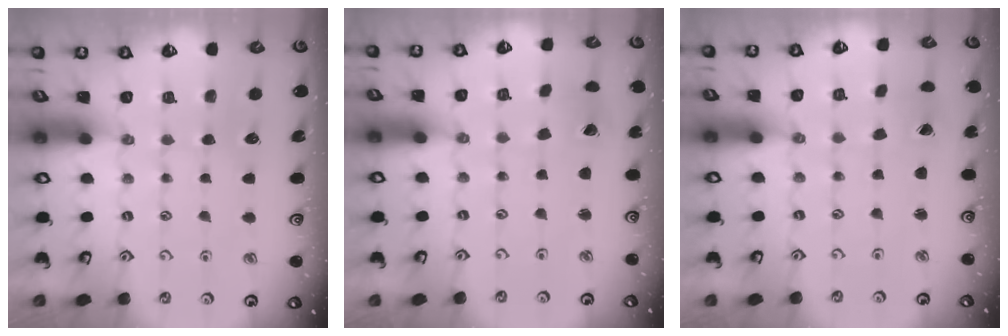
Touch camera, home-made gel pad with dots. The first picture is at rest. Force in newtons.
{"total": 2.2, "press": 2.2, "slide": 0.2}
{"total": 0.0}